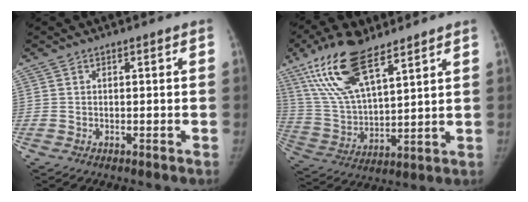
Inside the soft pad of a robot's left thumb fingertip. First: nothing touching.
{"total": 17.5, "force": [10.9, 6.4, 12.2], "torque": [-0.231, -0.035, 0.216]}